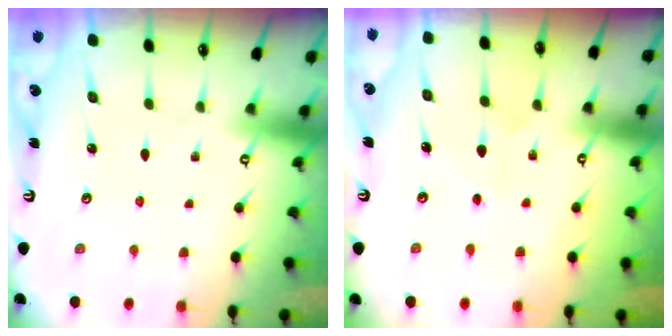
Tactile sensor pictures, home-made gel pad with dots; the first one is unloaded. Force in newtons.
{"total": 4.6, "press": 4.5, "slide": 0.8}